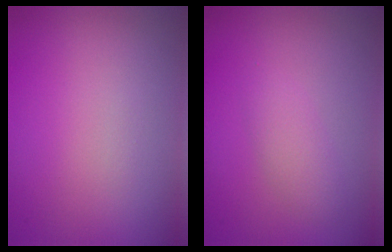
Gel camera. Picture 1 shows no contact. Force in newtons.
{"total": 1.8, "press": 1.8, "slide": 0.1}